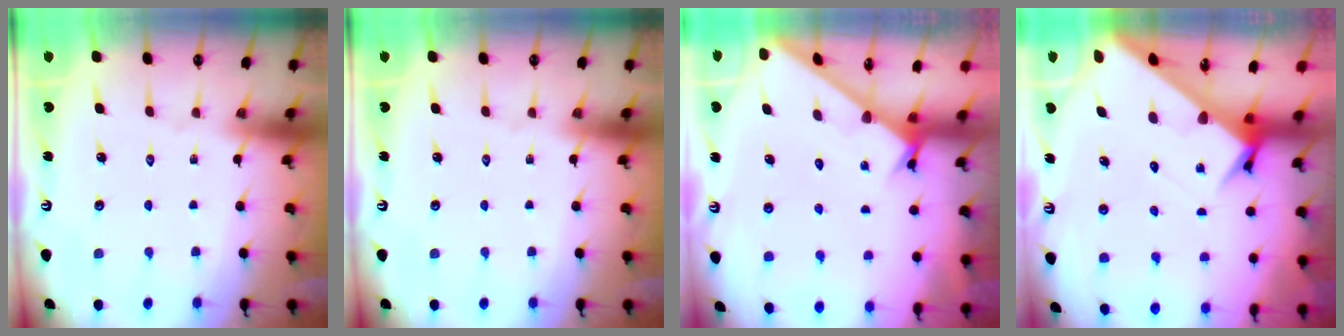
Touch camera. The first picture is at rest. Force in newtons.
{"total": 0.0}
{"total": 3.5, "press": 3.5, "slide": 0.4}
{"total": 4.3, "press": 4.3, "slide": 0.2}